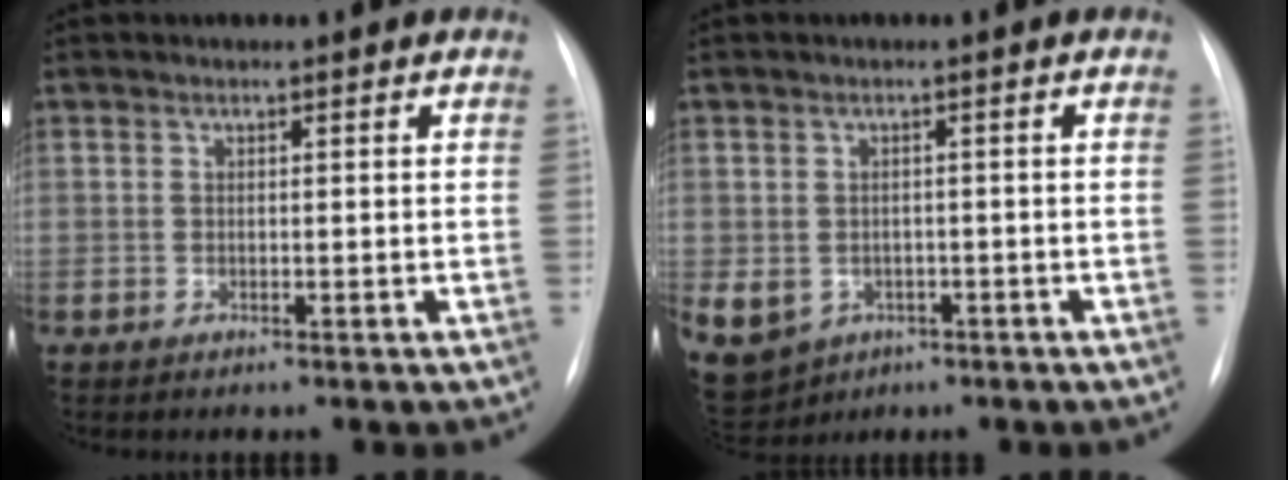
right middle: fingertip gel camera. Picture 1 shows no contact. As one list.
[{"total": 17.1, "force": [-6.8, 14.1, 6.7], "torque": [-0.215, -0.004, -0.082]}]